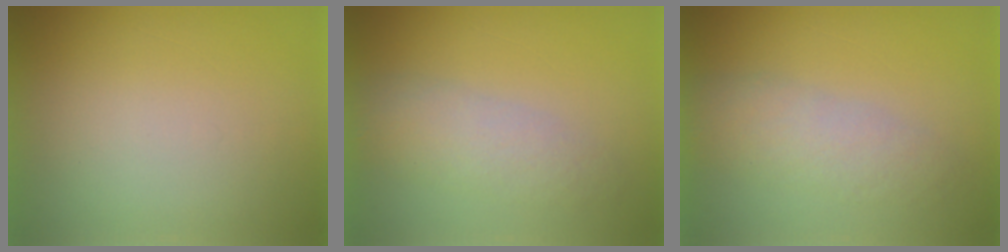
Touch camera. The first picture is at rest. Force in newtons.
{"total": 4.3}
{"total": 3.0}